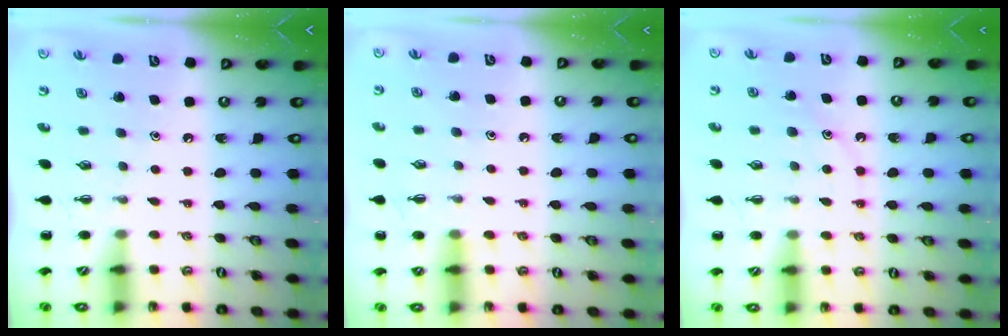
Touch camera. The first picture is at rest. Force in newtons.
{"total": 8.9, "press": 8.7, "slide": 2.2}
{"total": 12.3, "press": 12.2, "slide": 1.0}